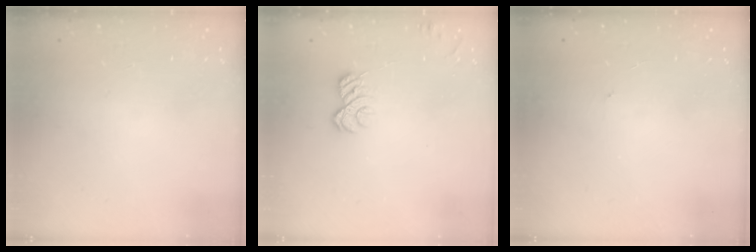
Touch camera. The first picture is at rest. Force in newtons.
{"total": 6.6, "press": 6.6, "slide": 0.9}
{"total": 0.6, "press": 0.6, "slide": 0.1}